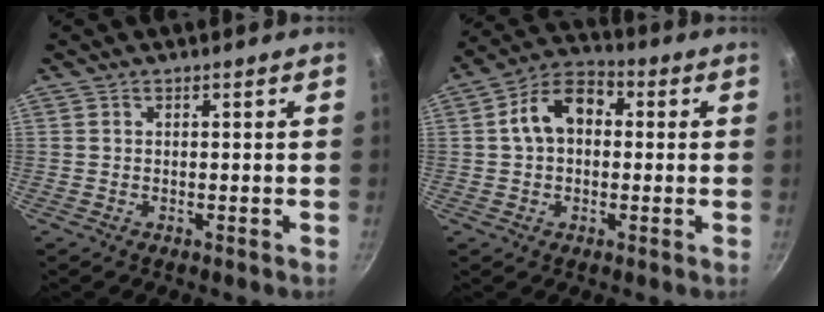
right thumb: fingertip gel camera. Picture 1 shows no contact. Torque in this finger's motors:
{"motor_torque": [-0.65, 1.00, 1.06, -0.16, 0.04]}